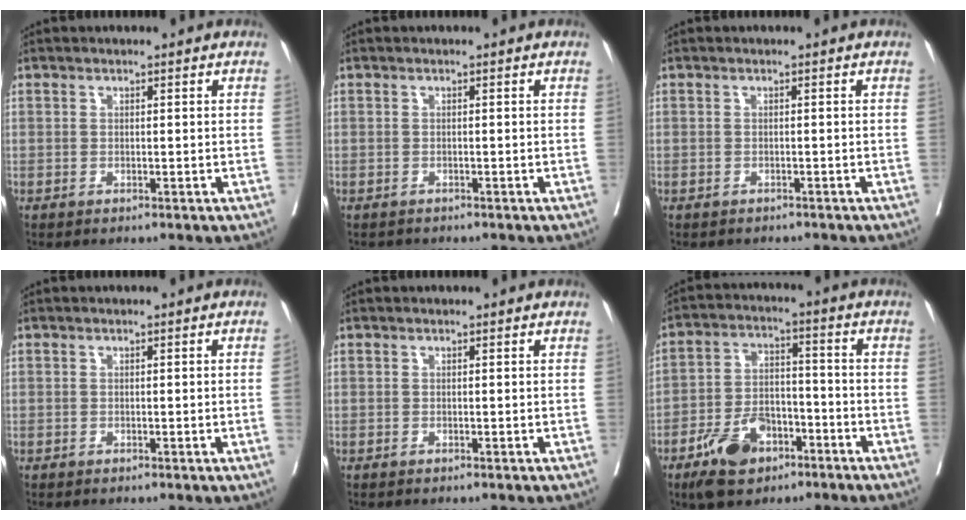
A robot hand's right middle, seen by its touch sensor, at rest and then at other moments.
{"total": 1.3, "force": [-1.2, 0.5, -0.1], "torque": [-0.008, -0.004, -0.021]}
{"total": 2.3, "force": [-2.1, 0.9, 0.3], "torque": [-0.013, -0.002, -0.028]}
{"total": 0.8, "force": [-0.1, -0.1, 0.7], "torque": [-0.011, 0.003, 0.004]}
{"total": 0.0}
{"total": 9.7, "force": [-5.8, 5.3, 5.8], "torque": [-0.116, 0.005, -0.100]}